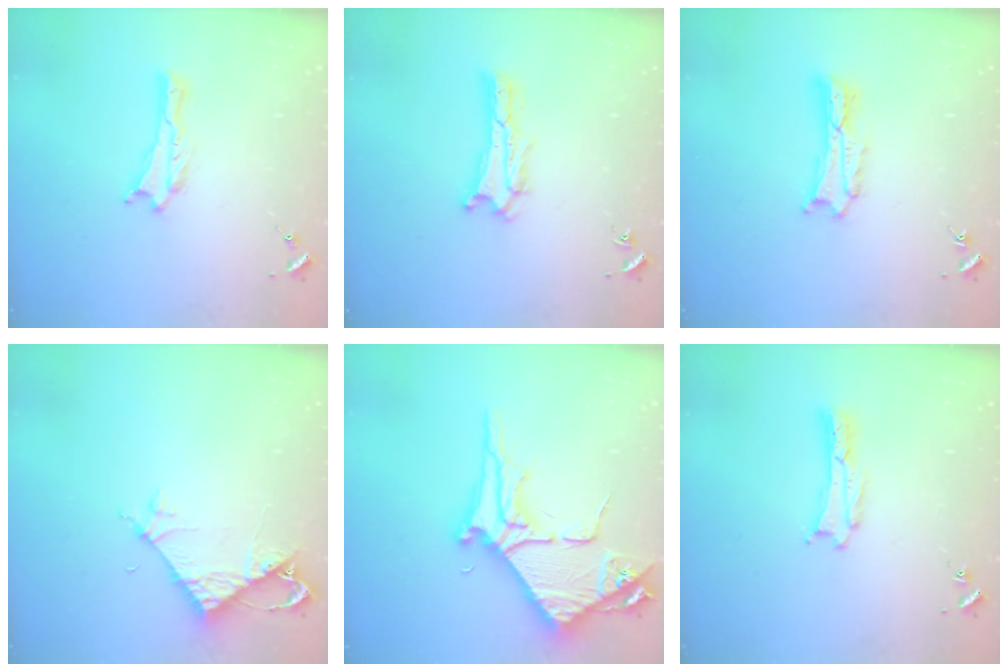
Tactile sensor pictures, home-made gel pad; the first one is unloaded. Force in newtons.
{"total": 0.7, "press": 0.6, "slide": 0.2}
{"total": 2.7, "press": 2.7, "slide": 0.3}
{"total": 5.1, "press": 5.0, "slide": 0.4}
{"total": 8.8, "press": 8.7, "slide": 0.9}
{"total": 0.0}